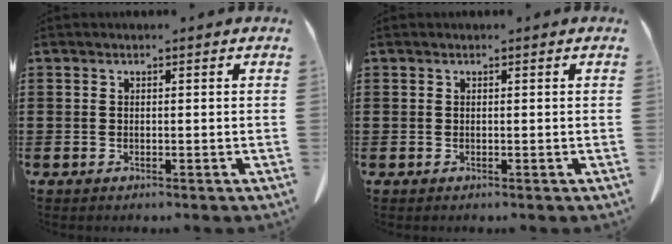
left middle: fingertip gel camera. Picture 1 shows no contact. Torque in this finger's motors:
{"motor_torque": [0.29, 0.13, 0.01, -0.03]}